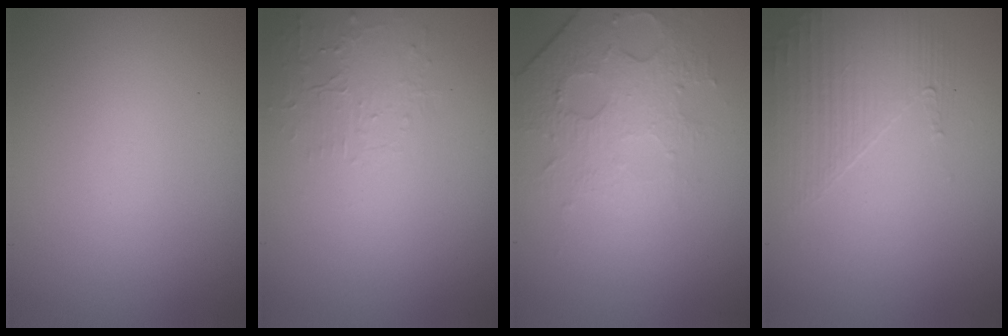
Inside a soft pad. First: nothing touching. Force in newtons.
{"total": 1.5, "press": 0.1, "slide": 1.5}
{"total": 4.5, "press": 2.9, "slide": 3.5}
{"total": 1.8, "press": 1.2, "slide": 1.3}